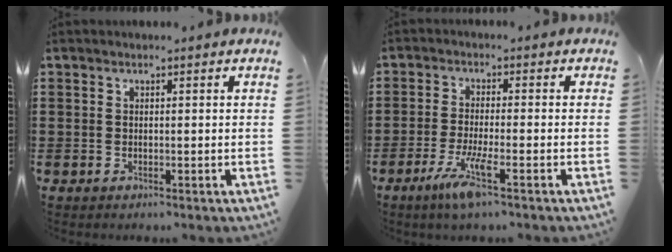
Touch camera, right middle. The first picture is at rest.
{"total": 5.6, "force": [-3.0, 0.3, 4.7], "torque": [-0.095, -0.014, -0.054]}